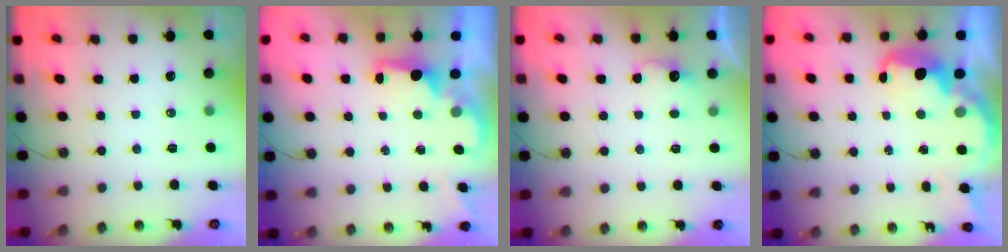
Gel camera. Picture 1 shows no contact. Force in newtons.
{"total": 1.6, "press": 1.5, "slide": 0.6}
{"total": 3.7, "press": 3.5, "slide": 1.0}
{"total": 4.7, "press": 4.6, "slide": 0.9}